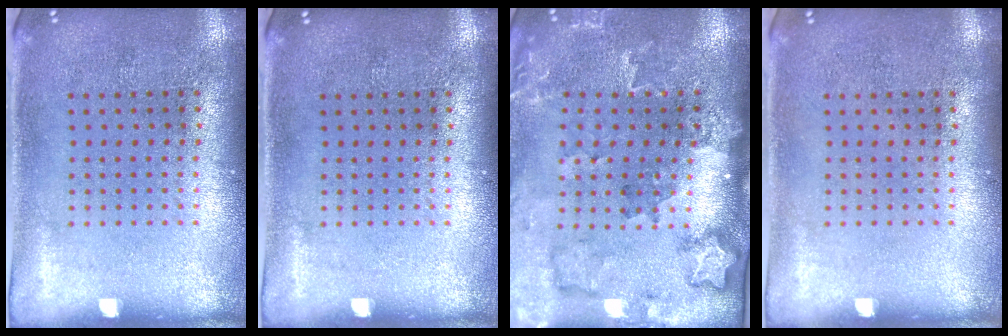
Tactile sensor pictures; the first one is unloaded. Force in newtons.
{"total": 0.0}
{"total": 1.9, "press": 1.8, "slide": 0.4}
{"total": 0.0}